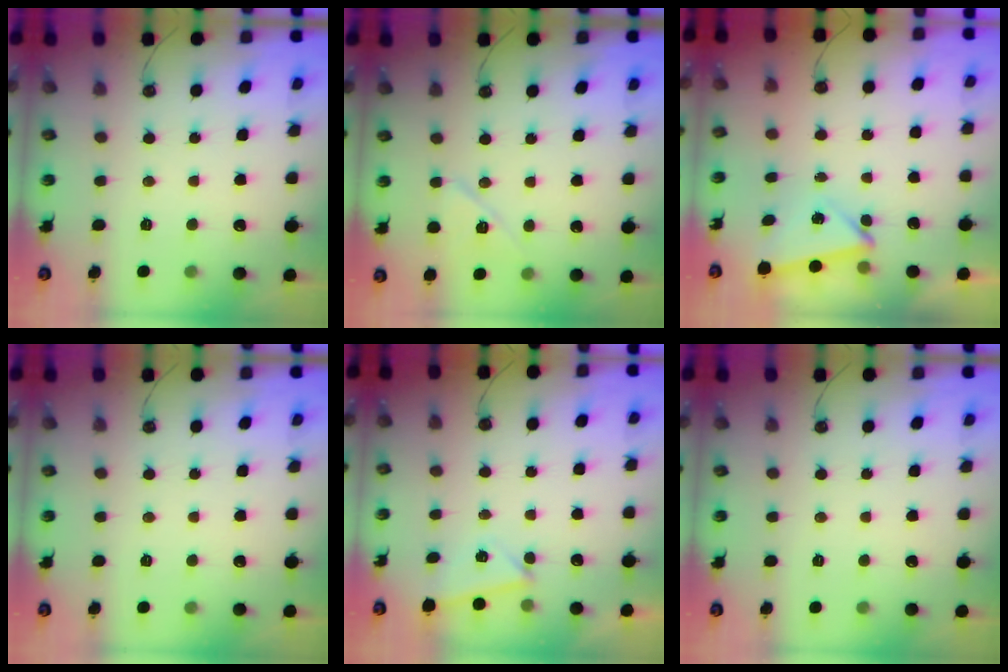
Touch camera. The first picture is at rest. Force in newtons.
{"total": 8.6, "press": 8.5, "slide": 0.9}
{"total": 3.3, "press": 3.0, "slide": 1.5}
{"total": 0.0}
{"total": 3.8, "press": 3.0, "slide": 2.3}
{"total": 0.0}